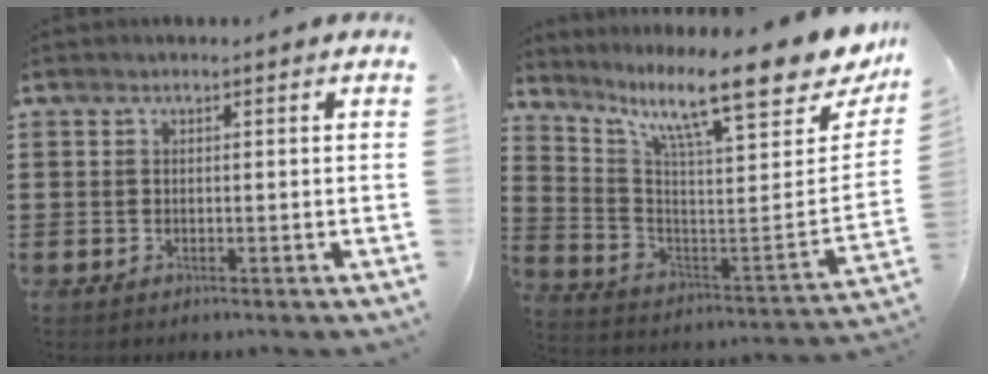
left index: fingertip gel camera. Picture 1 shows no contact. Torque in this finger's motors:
{"motor_torque": [1.11, -1.03, 0.41, 0.21]}